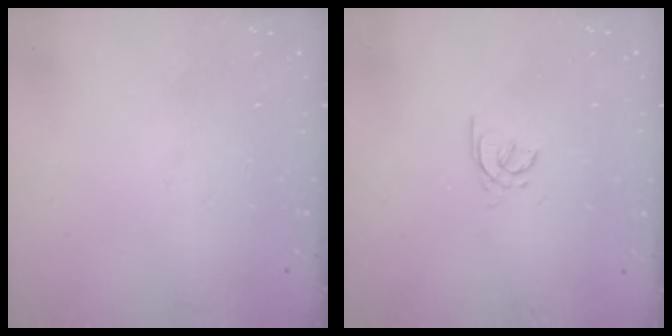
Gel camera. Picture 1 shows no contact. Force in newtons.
{"total": 2.8, "press": 2.7, "slide": 0.8}